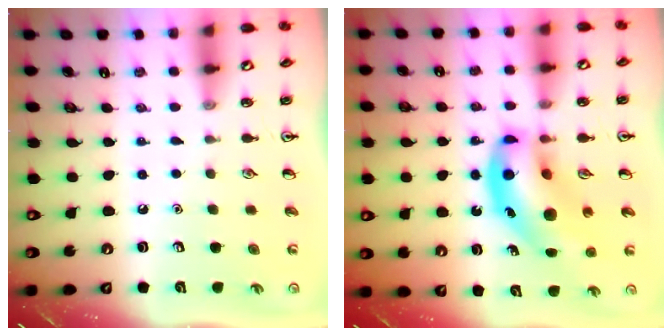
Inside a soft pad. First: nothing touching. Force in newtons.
{"total": 15.8, "press": 15.2, "slide": 4.3}